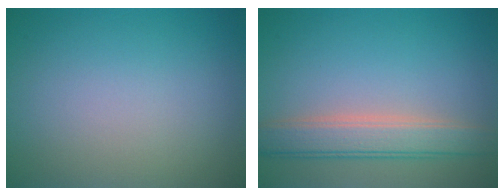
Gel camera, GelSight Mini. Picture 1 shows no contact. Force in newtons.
{"total": 4.2, "press": 4.2, "slide": 0.4}